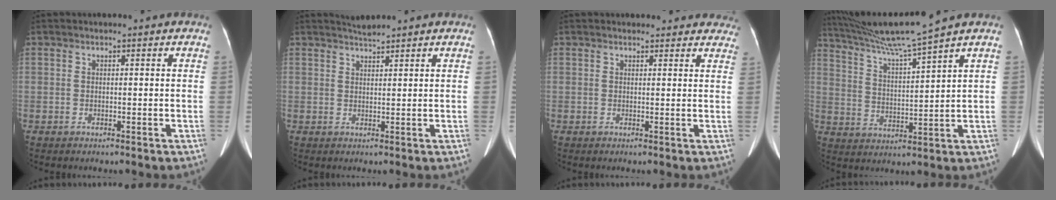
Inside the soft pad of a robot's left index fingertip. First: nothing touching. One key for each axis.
{"total": 1.8, "fx": 1.8, "fy": -0.3, "fz": 0.2, "tx": -0.005, "ty": 0.007, "tz": 0.037}
{"total": 11.0, "fx": 10.2, "fy": 3.5, "fz": 2.0, "tx": 0.013, "ty": 0.004, "tz": 0.092}
{"total": 10.8, "fx": 9.2, "fy": -2.9, "fz": 4.8, "tx": -0.089, "ty": -0.005, "tz": 0.172}